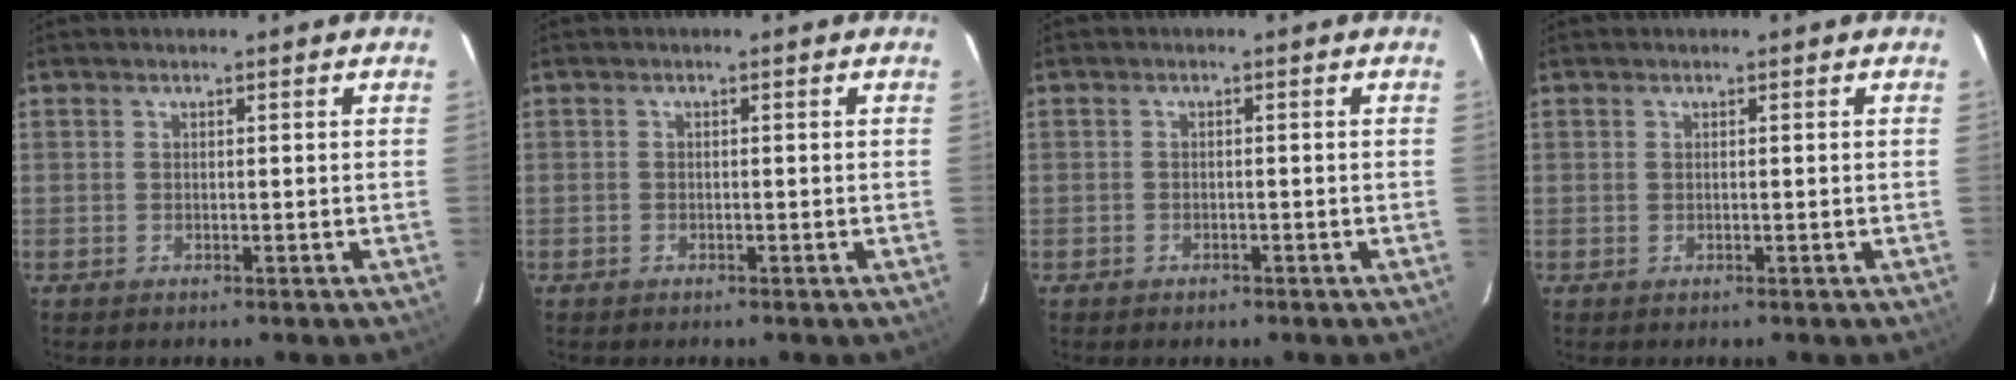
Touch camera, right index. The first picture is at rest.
{"total": 0.8, "force": [-0.6, 0.5, -0.1], "torque": [-0.002, 0.004, -0.012]}
{"total": 1.4, "force": [-1.0, 1.0, 0.2], "torque": [-0.008, 0.003, -0.015]}
{"total": 0.0}